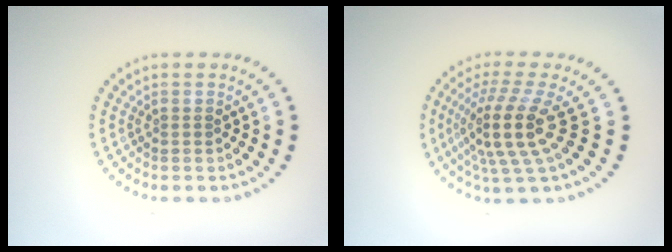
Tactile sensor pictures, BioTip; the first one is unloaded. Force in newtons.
{"total": 4.9, "press": 3.6, "slide": 3.4}